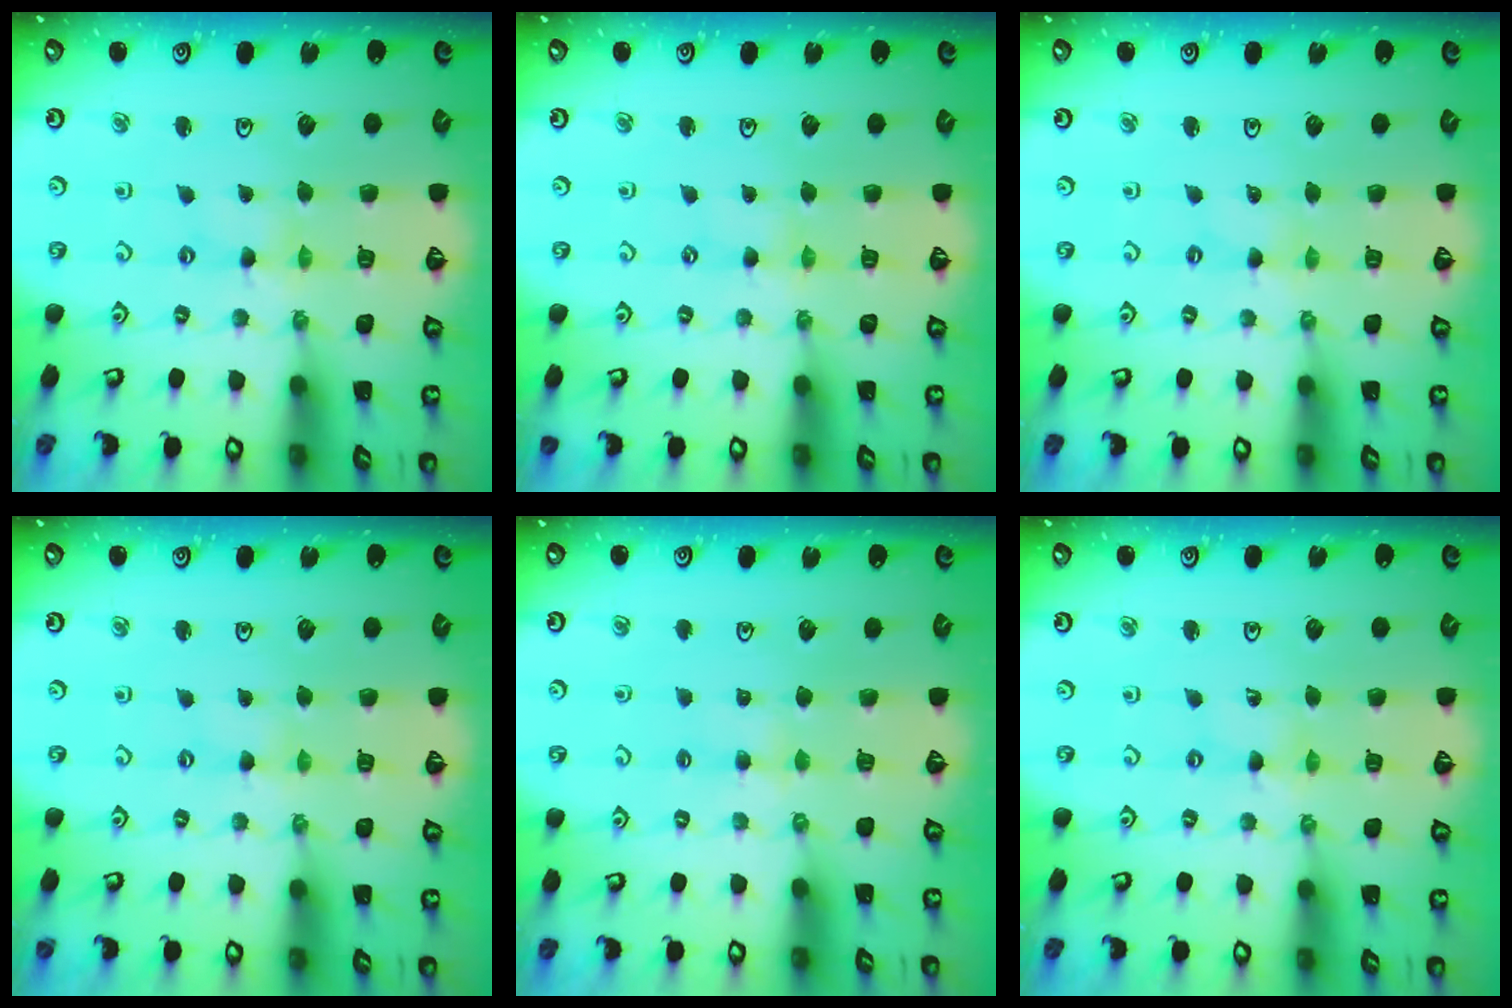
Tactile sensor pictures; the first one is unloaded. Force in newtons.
{"total": 1.3, "press": 1.3, "slide": 0.3}
{"total": 0.0}
{"total": 0.8, "press": 0.8, "slide": 0.1}
{"total": 3.6, "press": 3.5, "slide": 0.6}
{"total": 0.0}